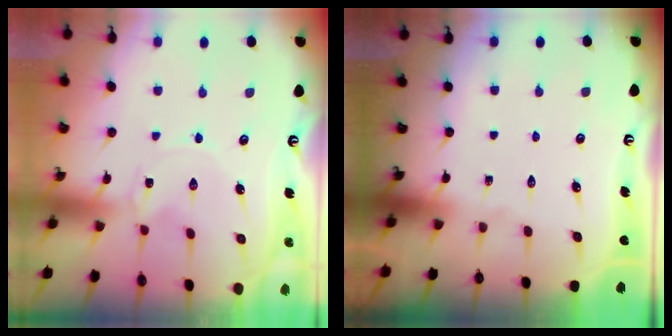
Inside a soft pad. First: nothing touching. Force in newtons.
{"total": 0.0}